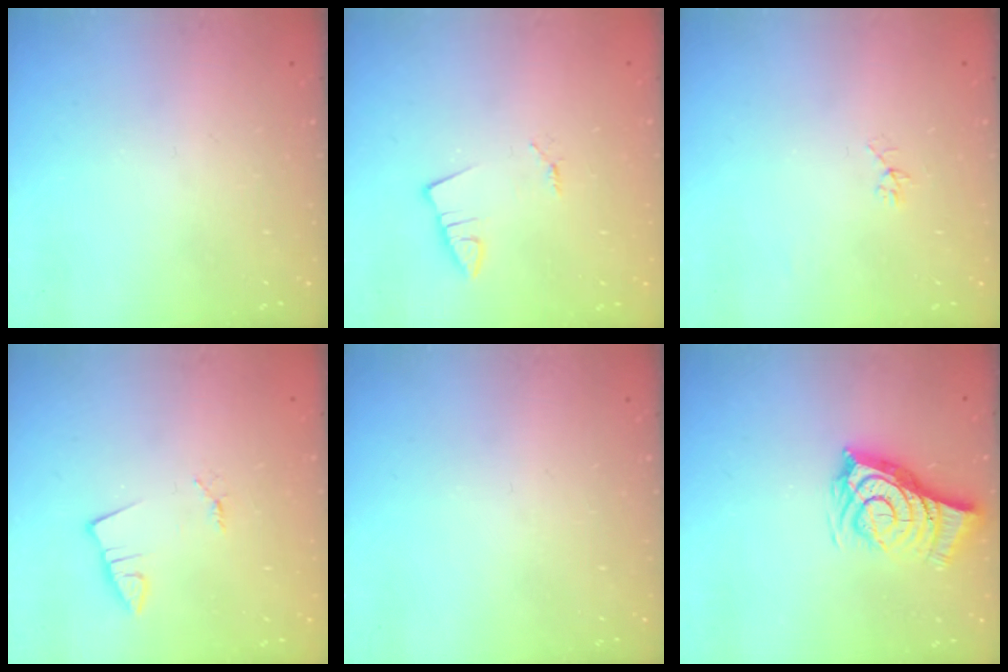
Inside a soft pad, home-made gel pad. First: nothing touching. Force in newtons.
{"total": 1.3, "press": 1.2, "slide": 0.1}
{"total": 3.8, "press": 3.8, "slide": 0.3}
{"total": 1.4, "press": 1.4, "slide": 0.1}
{"total": 0.0}
{"total": 10.5, "press": 9.8, "slide": 3.8}